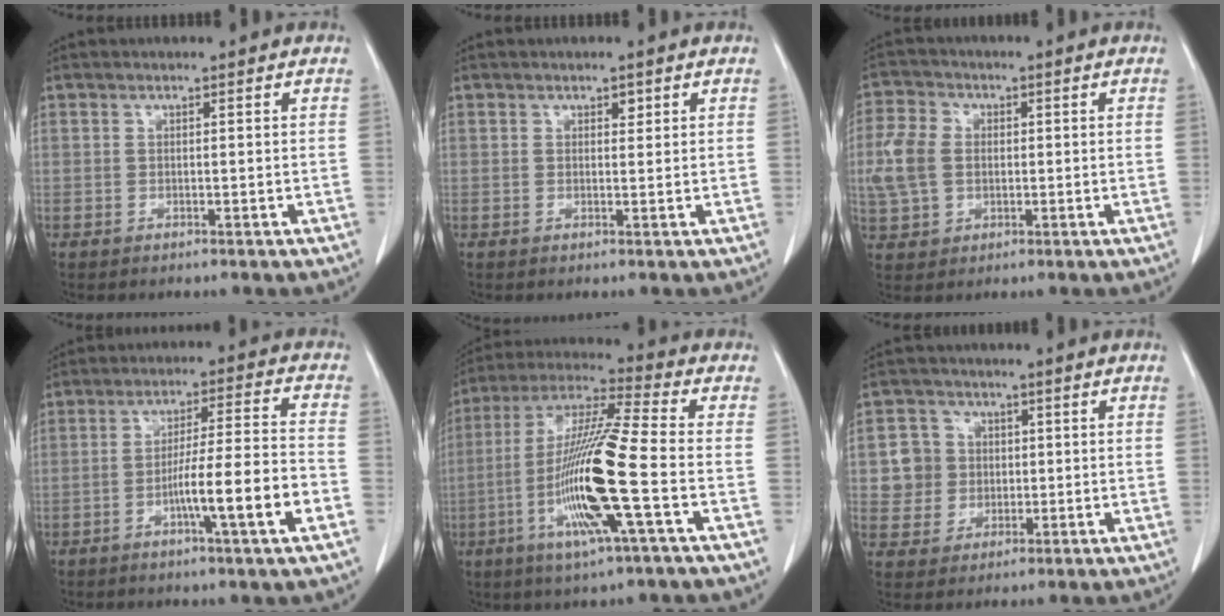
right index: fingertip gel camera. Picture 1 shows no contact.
{"total": 1.0, "force": [0.6, 0.6, 0.6], "torque": [-0.005, -0.003, 0.007]}
{"total": 7.8, "force": [0.3, 6.0, 5.0], "torque": [-0.130, 0.016, 0.008]}
{"total": 11.3, "force": [-4.2, -0.3, 10.5], "torque": [-0.172, 0.004, -0.067]}
{"total": 16.7, "force": [-4.6, -0.1, 16.1], "torque": [-0.326, -0.012, -0.096]}
{"total": 6.2, "force": [0.6, 6.1, 0.9], "torque": [-0.019, 0.020, 0.016]}